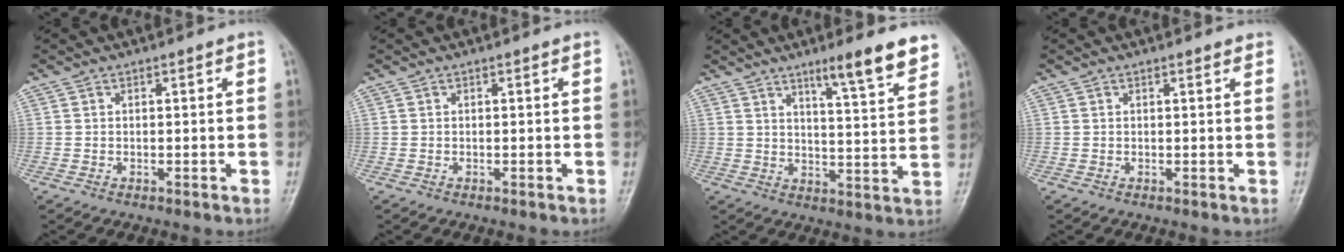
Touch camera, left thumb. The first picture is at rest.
{"total": 0.0}
{"total": 10.3, "force": [7.2, 1.2, 7.2], "torque": [-0.088, -0.048, 0.105]}
{"total": 1.1, "force": [0.9, 0.3, 0.6], "torque": [-0.005, 0.000, 0.008]}